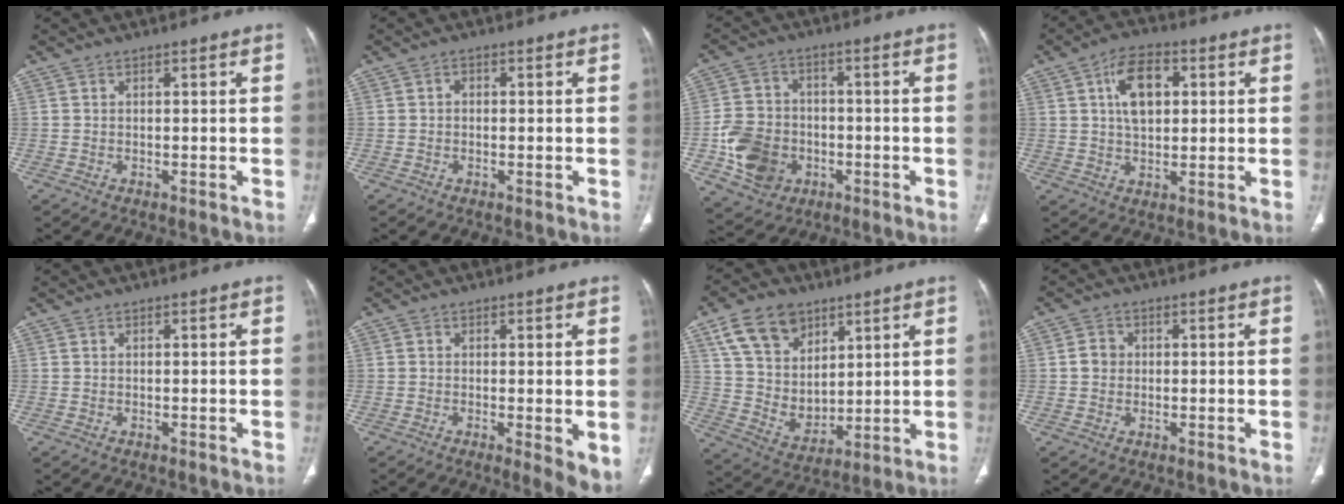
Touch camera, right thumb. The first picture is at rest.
{"total": 1.2, "force": [-0.1, 1.0, 0.7], "torque": [-0.002, 0.005, -0.008]}
{"total": 11.8, "force": [-3.3, 9.8, 5.7], "torque": [-0.081, 0.016, -0.052]}
{"total": 9.6, "force": [2.6, 5.7, 7.3], "torque": [-0.103, 0.004, 0.039]}
{"total": 0.0}
{"total": 5.4, "force": [-0.9, 1.5, 5.0], "torque": [-0.072, -0.016, -0.015]}
{"total": 14.5, "force": [7.5, 10.1, 7.1], "torque": [-0.098, -0.038, 0.152]}
{"total": 2.7, "force": [0.0, 2.5, 1.1], "torque": [-0.009, 0.007, -0.002]}